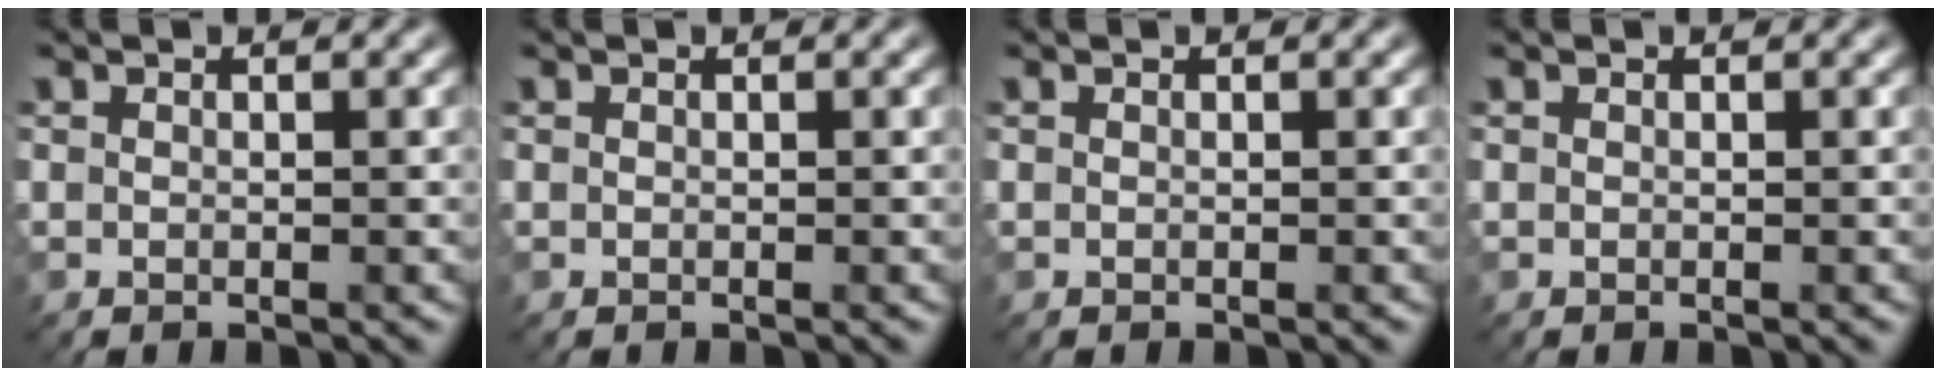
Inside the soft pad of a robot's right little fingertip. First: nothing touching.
{"total": 0.0}
{"total": 0.0}
{"total": 0.0}